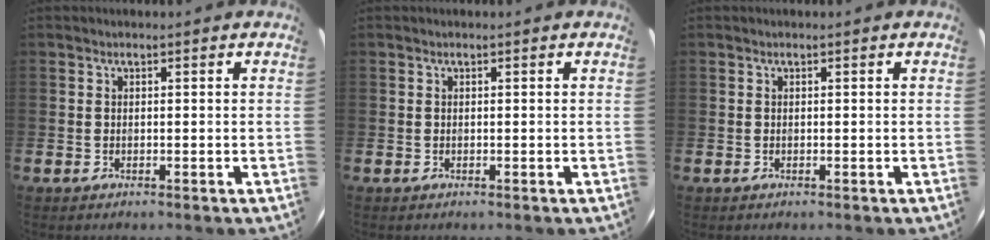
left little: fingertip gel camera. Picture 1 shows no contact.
{"total": 0.0}
{"total": 0.0}